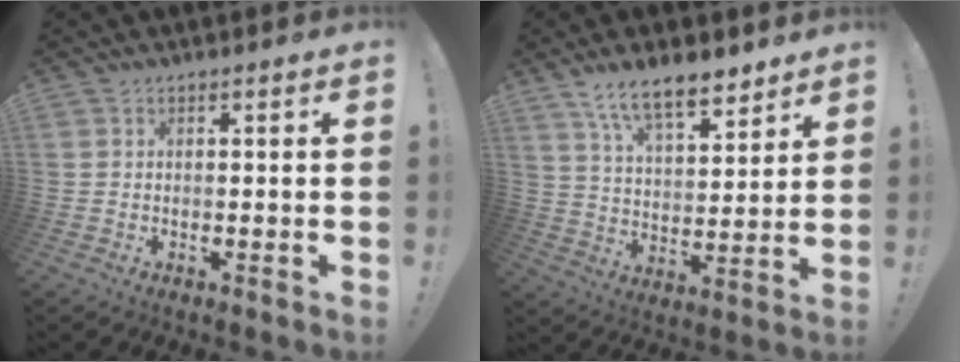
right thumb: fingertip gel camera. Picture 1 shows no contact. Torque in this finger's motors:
{"motor_torque": [0.26, 0.44, 0.66, 1.08, 0.31]}